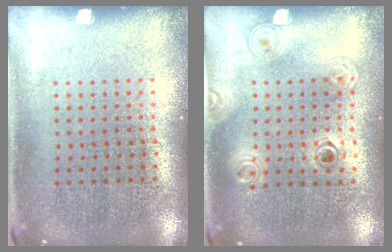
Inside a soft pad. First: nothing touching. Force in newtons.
{"total": 1.2, "press": 1.1, "slide": 0.5}